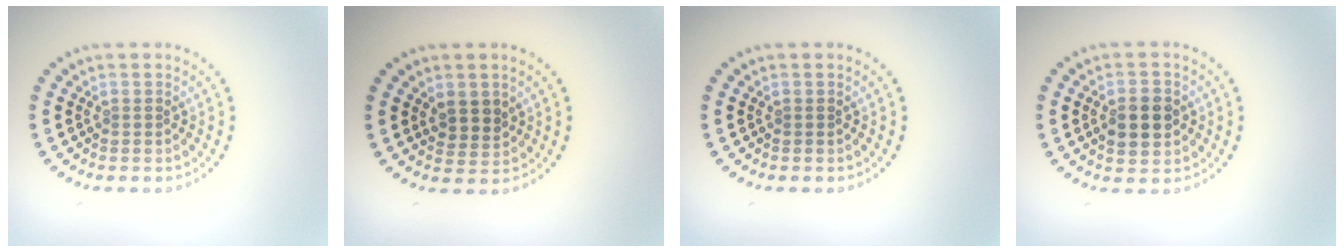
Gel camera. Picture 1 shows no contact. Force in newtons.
{"total": 2.2, "press": 2.1, "slide": 0.9}
{"total": 0.0}
{"total": 3.6, "press": 3.6, "slide": 0.2}